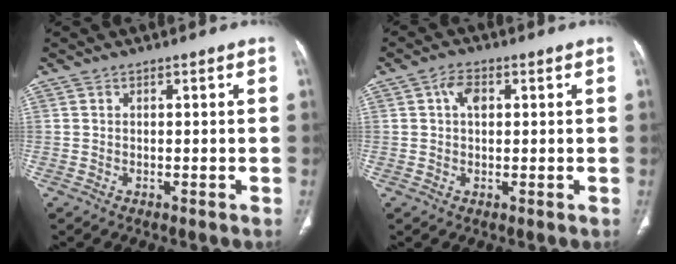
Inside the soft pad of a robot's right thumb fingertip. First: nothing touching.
{"total": 3.4, "force": [1.0, 2.1, 2.5], "torque": [-0.038, 0.006, 0.014]}